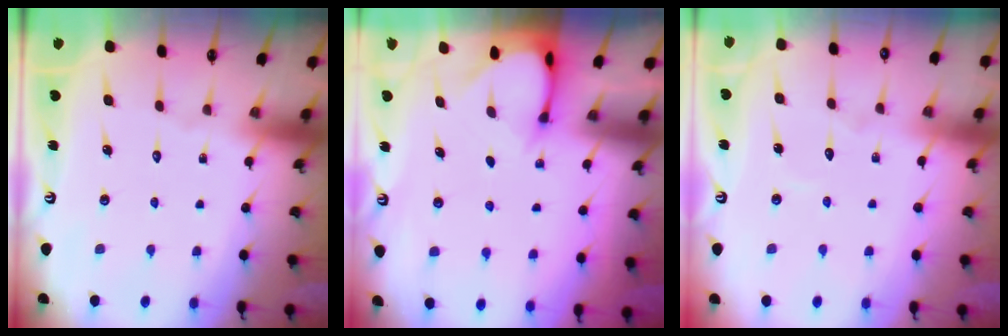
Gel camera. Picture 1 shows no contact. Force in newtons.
{"total": 3.1, "press": 3.1, "slide": 0.2}
{"total": 3.2, "press": 3.2, "slide": 0.2}